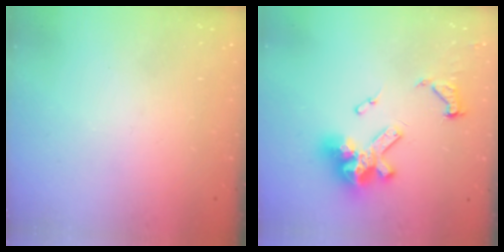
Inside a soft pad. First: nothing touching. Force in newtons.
{"total": 13.6, "press": 13.6, "slide": 0.6}